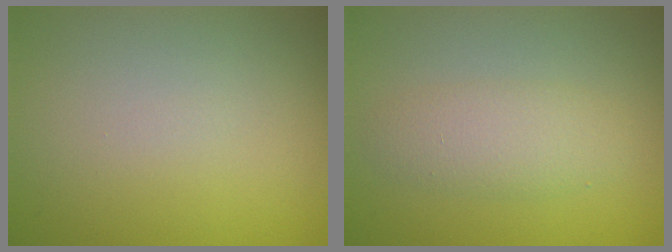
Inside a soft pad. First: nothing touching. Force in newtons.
{"total": 2.7, "press": 2.7, "slide": 0.1}